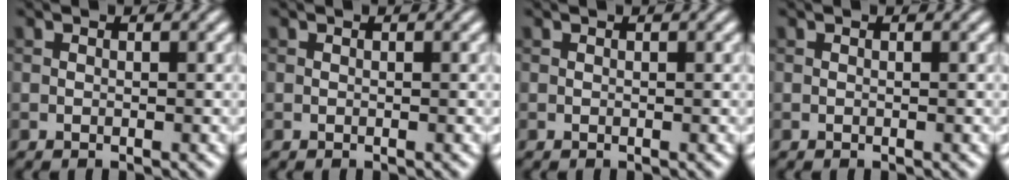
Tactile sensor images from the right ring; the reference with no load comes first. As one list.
[{"total": 0.0}, {"total": 0.0}, {"total": 0.0}]